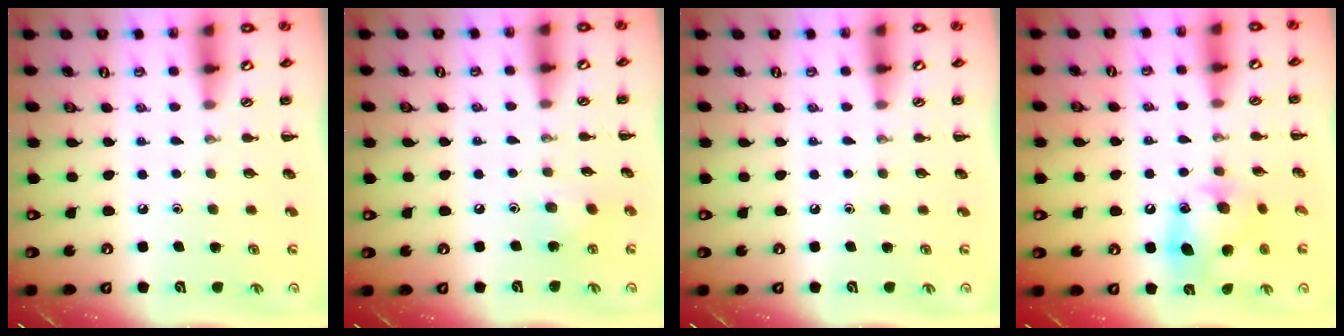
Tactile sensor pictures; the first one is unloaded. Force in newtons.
{"total": 5.4, "press": 5.3, "slide": 1.1}
{"total": 0.0}
{"total": 12.7, "press": 12.5, "slide": 1.8}